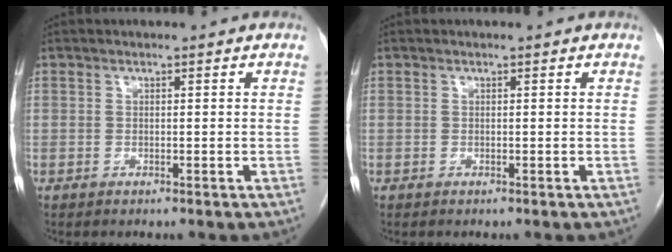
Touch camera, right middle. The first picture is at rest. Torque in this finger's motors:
{"motor_torque": [-0.01, 0.00, 0.00, 0.00]}